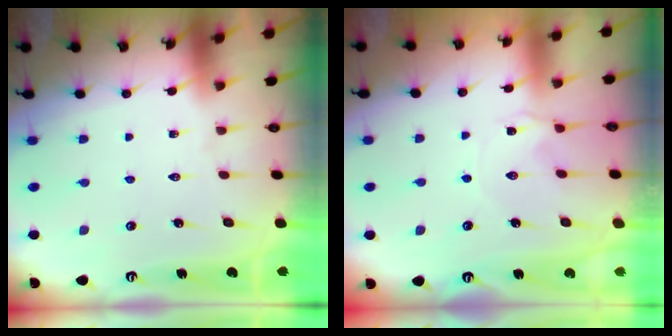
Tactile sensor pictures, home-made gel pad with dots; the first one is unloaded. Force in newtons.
{"total": 1.9, "press": 1.8, "slide": 0.4}